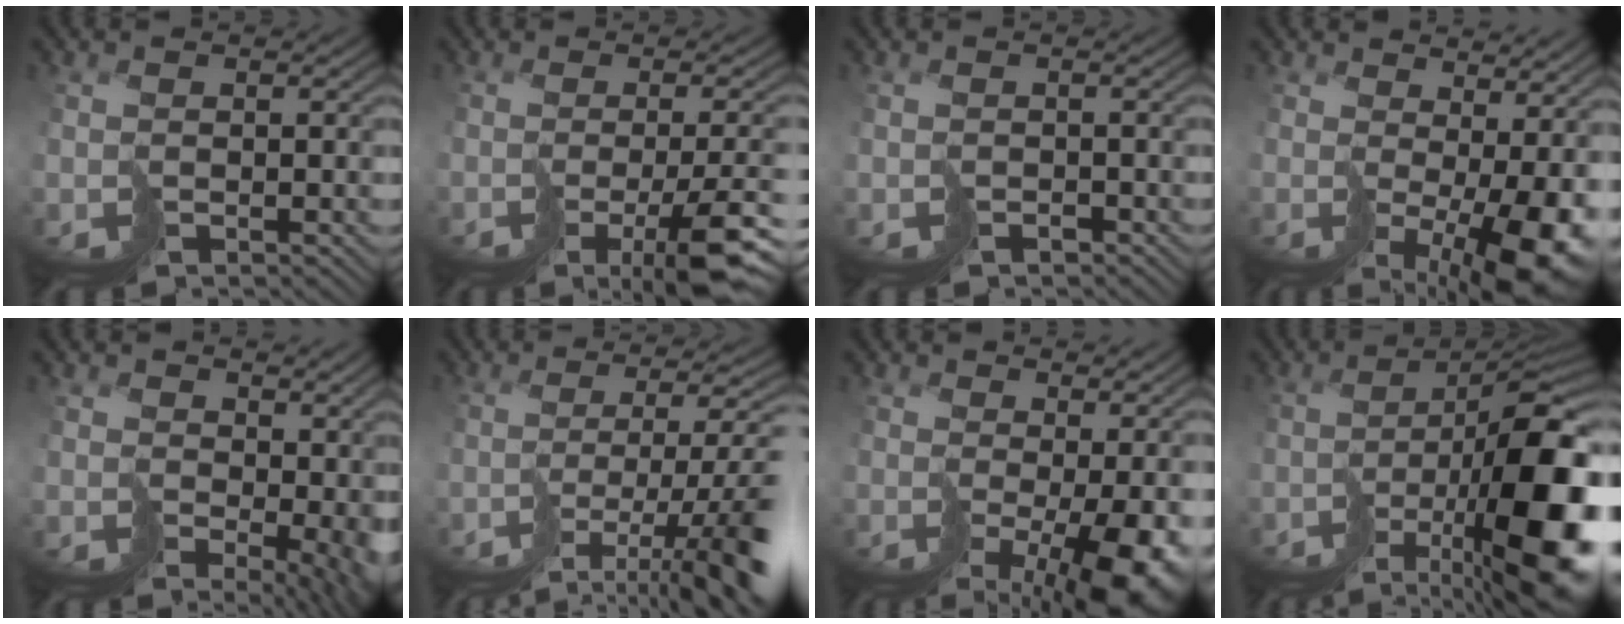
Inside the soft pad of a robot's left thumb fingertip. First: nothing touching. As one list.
[{"total": 9.7, "force": [-4.4, 2.3, 8.4], "torque": [-0.125, -0.016, -0.071]}, {"total": 0.8, "force": [-0.7, 0.3, 0.3], "torque": [-0.003, 0.002, -0.014]}, {"total": 10.7, "force": [-1.1, 3.8, 9.9], "torque": [-0.155, -0.019, -0.009]}, {"total": 9.3, "force": [1.3, 5.7, 7.3], "torque": [-0.107, -0.028, 0.051]}, {"total": 13.7, "force": [-7.0, 3.6, 11.3], "torque": [-0.181, -0.009, -0.111]}, {"total": 10.5, "force": [-2.6, 3.5, 9.5], "torque": [-0.156, -0.018, -0.030]}, {"total": 19.2, "force": [-8.2, 6.7, 16.0], "torque": [-0.240, -0.023, -0.128]}]